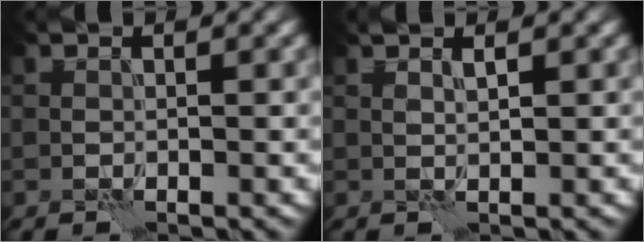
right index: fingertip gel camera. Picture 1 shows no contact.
{"total": 1.0, "force": [0.6, 0.2, 0.7], "torque": [-0.013, -0.003, 0.013]}